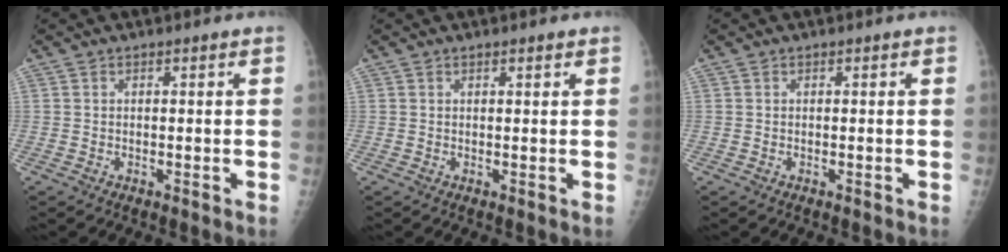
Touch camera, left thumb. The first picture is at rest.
{"total": 1.0, "force": [0.7, 0.2, 0.7], "torque": [-0.009, -0.002, 0.010]}
{"total": 0.0}